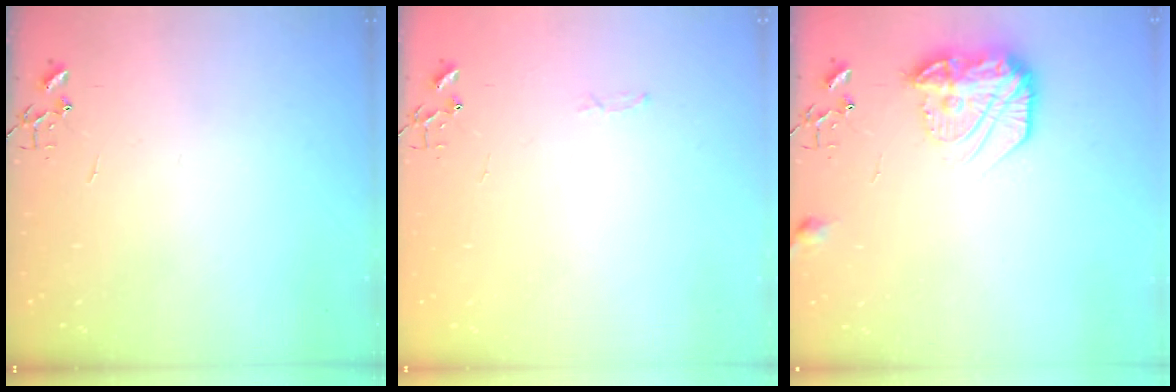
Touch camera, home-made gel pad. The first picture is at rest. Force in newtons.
{"total": 2.8, "press": 2.8, "slide": 0.4}
{"total": 15.3, "press": 15.2, "slide": 1.0}